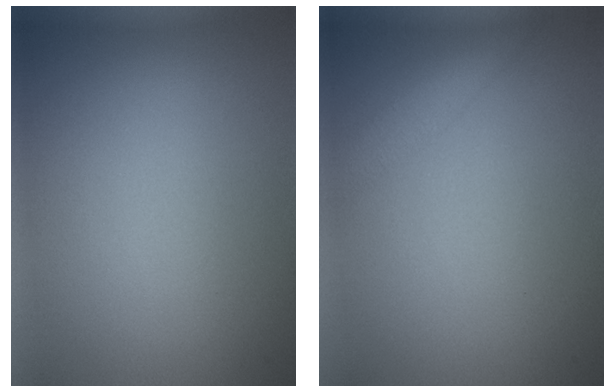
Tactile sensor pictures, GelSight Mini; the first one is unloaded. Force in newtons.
{"total": 2.3, "press": 2.3, "slide": 0.1}